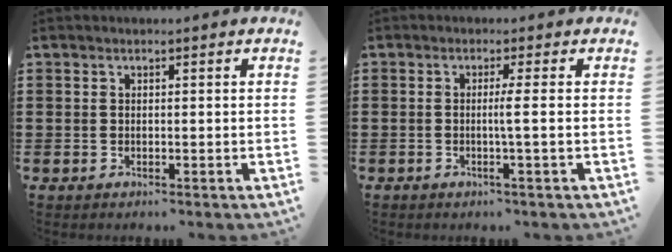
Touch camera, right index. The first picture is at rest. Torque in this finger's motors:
{"motor_torque": [-0.19, 0.04, 0.11, 0.00]}